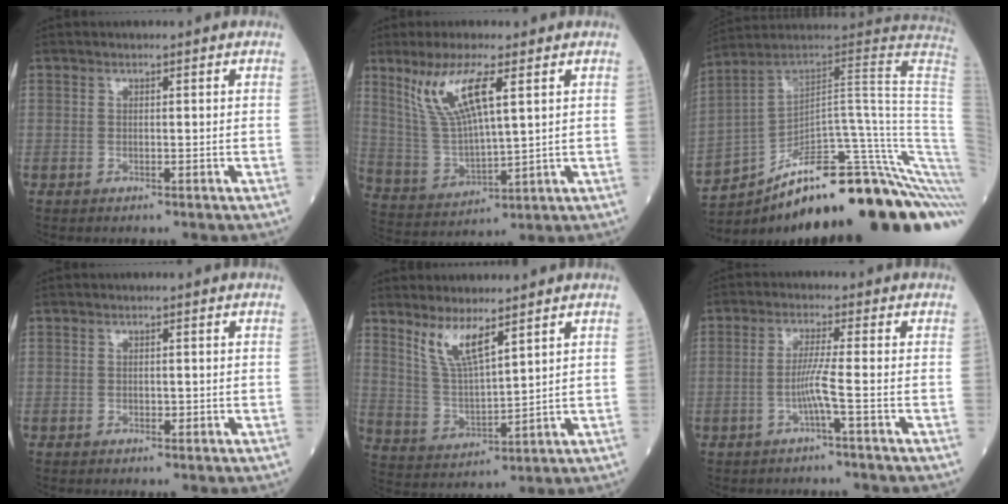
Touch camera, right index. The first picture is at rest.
{"total": 10.9, "force": [5.2, 1.7, 9.4], "torque": [-0.205, -0.002, 0.111]}
{"total": 28.7, "force": [-18.2, 3.8, 21.8], "torque": [-0.179, 0.045, -0.259]}
{"total": 0.7, "force": [-0.2, 0.4, 0.5], "torque": [-0.010, 0.000, -0.004]}
{"total": 7.0, "force": [4.8, 1.0, 4.9], "torque": [-0.106, -0.013, 0.103]}
{"total": 3.6, "force": [-1.4, -1.0, 3.2], "torque": [-0.068, 0.000, -0.028]}